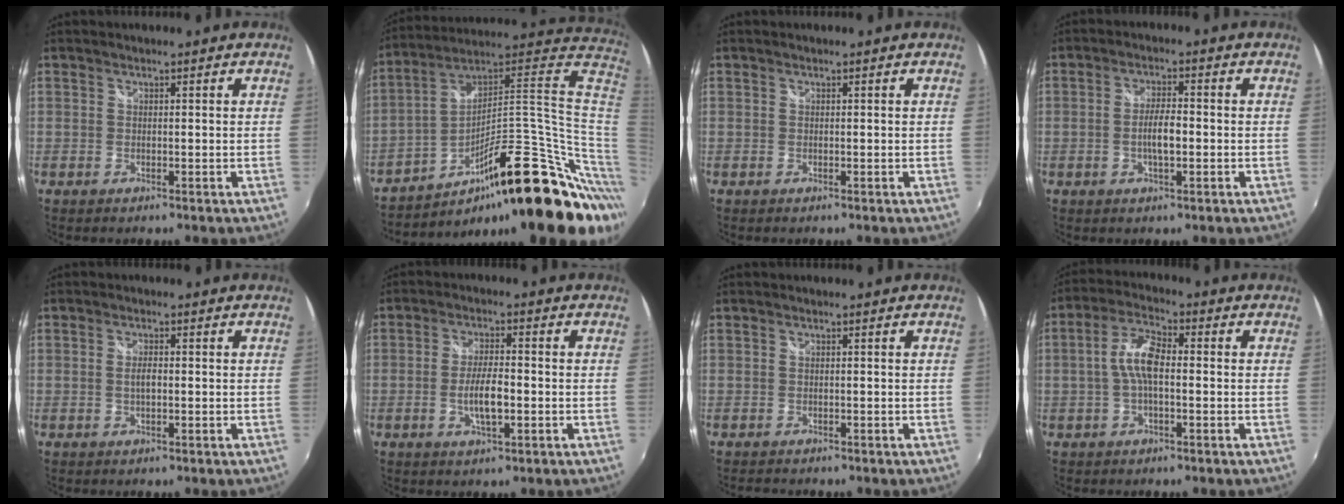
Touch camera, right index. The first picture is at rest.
{"total": 30.8, "force": [-7.9, 9.6, 28.2], "torque": [-0.405, 0.022, -0.113]}
{"total": 0.0}
{"total": 4.5, "force": [-0.9, 1.3, 4.2], "torque": [-0.079, 0.001, -0.016]}
{"total": 2.2, "force": [-0.1, 0.9, 2.0], "torque": [-0.037, 0.000, -0.003]}
{"total": 6.0, "force": [-1.5, 1.8, 5.5], "torque": [-0.108, -0.002, -0.027]}
{"total": 1.3, "force": [-1.2, 0.5, 0.3], "torque": [-0.009, -0.005, -0.019]}
{"total": 6.6, "force": [-0.6, 2.4, 6.1], "torque": [-0.127, 0.016, -0.014]}